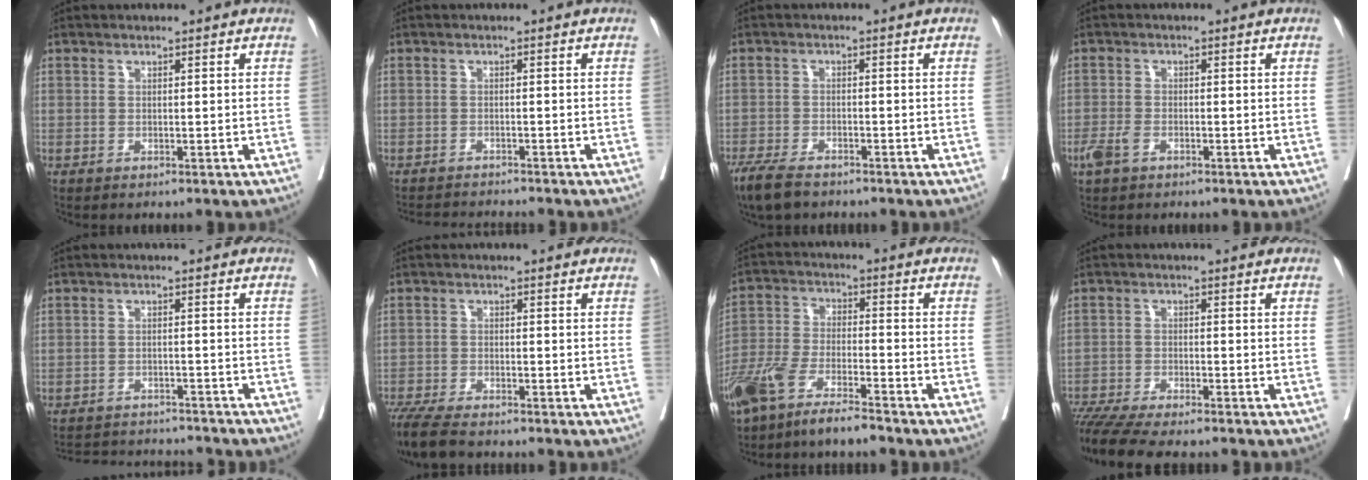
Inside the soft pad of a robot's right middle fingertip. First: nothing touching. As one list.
[{"total": 5.4, "force": [-5.3, -0.1, 1.1], "torque": [-0.006, -0.011, -0.080]}, {"total": 6.1, "force": [-4.8, 1.9, 3.1], "torque": [-0.059, -0.012, -0.083]}, {"total": 2.9, "force": [-1.6, 1.5, 1.9], "torque": [-0.044, -0.001, -0.031]}, {"total": 12.9, "force": [-12.3, 2.1, 3.4], "torque": [-0.059, 0.002, -0.156]}, {"total": 8.4, "force": [-7.1, 1.4, 4.3], "torque": [-0.076, -0.023, -0.124]}, {"total": 9.7, "force": [-7.6, 1.9, 5.8], "torque": [-0.120, -0.012, -0.149]}, {"total": 12.2, "force": [-10.7, 1.2, 5.7], "torque": [-0.086, -0.016, -0.167]}]